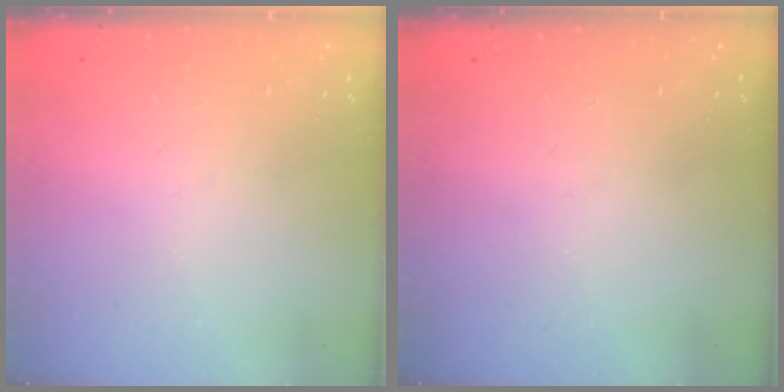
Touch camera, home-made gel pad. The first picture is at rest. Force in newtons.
{"total": 0.0}